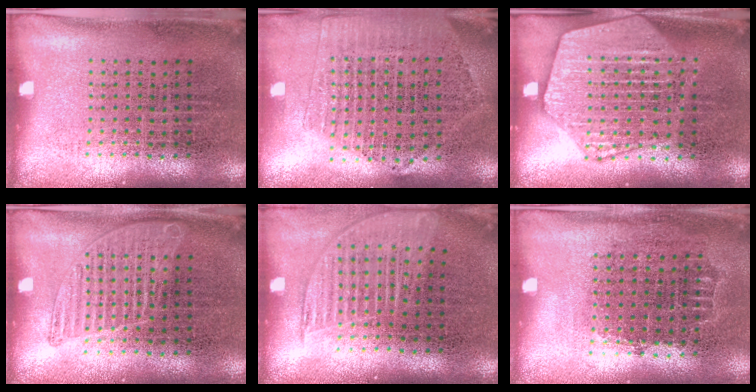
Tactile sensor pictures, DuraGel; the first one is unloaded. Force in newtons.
{"total": 2.0, "press": 1.8, "slide": 0.9}
{"total": 2.5, "press": 2.5, "slide": 0.2}
{"total": 1.7, "press": 1.7, "slide": 0.3}
{"total": 1.4, "press": 1.3, "slide": 0.5}
{"total": 0.6, "press": 0.6, "slide": 0.2}